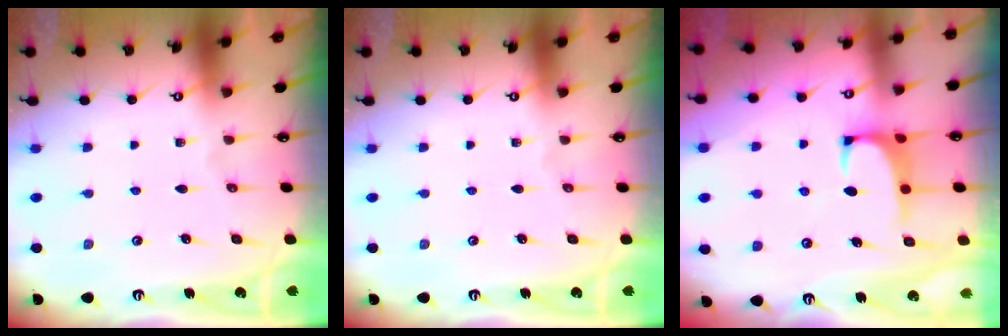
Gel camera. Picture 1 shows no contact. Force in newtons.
{"total": 0.0}
{"total": 0.9, "press": 0.6, "slide": 0.7}